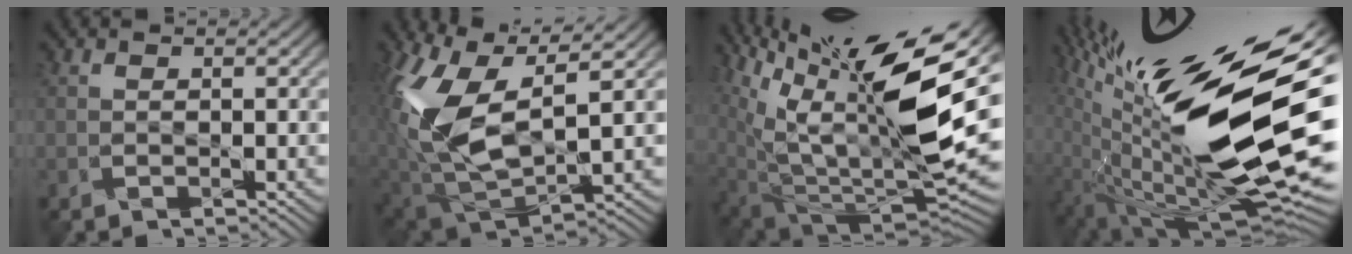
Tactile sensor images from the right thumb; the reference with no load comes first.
{"total": 13.9, "force": [3.8, 6.9, 11.5], "torque": [-0.267, -0.012, 0.087]}
{"total": 18.0, "force": [9.8, 4.5, 14.4], "torque": [-0.256, 0.012, 0.170]}
{"total": 20.1, "force": [4.9, 6.1, 18.5], "torque": [-0.314, 0.003, 0.091]}